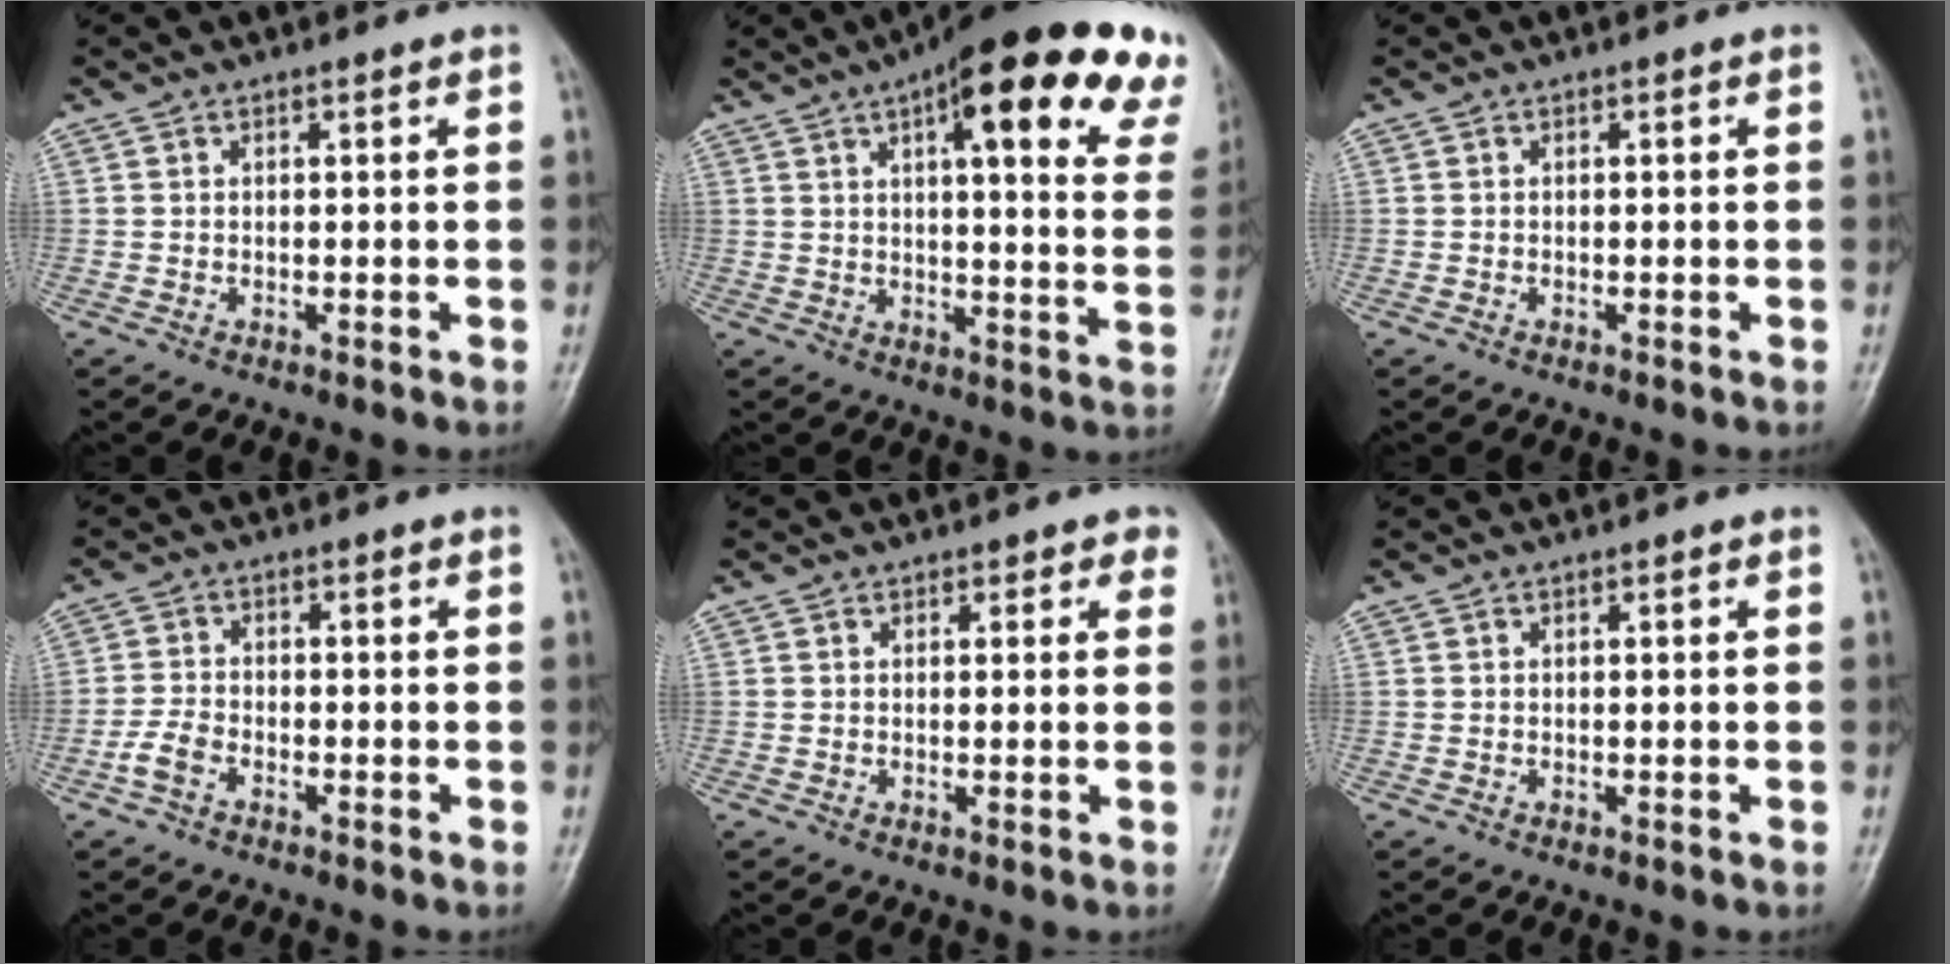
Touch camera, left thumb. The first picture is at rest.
{"total": 26.1, "force": [14.4, 7.2, 20.5], "torque": [-0.237, -0.013, 0.171]}
{"total": 0.0}
{"total": 3.6, "force": [-2.1, 1.9, 2.1], "torque": [-0.050, 0.011, -0.047]}
{"total": 2.4, "force": [1.4, 1.5, 1.3], "torque": [0.012, -0.003, 0.011]}
{"total": 0.0}